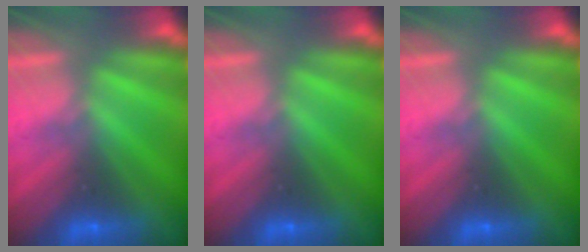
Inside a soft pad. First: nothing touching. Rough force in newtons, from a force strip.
{"total": 0.0}
{"total": 0.0}